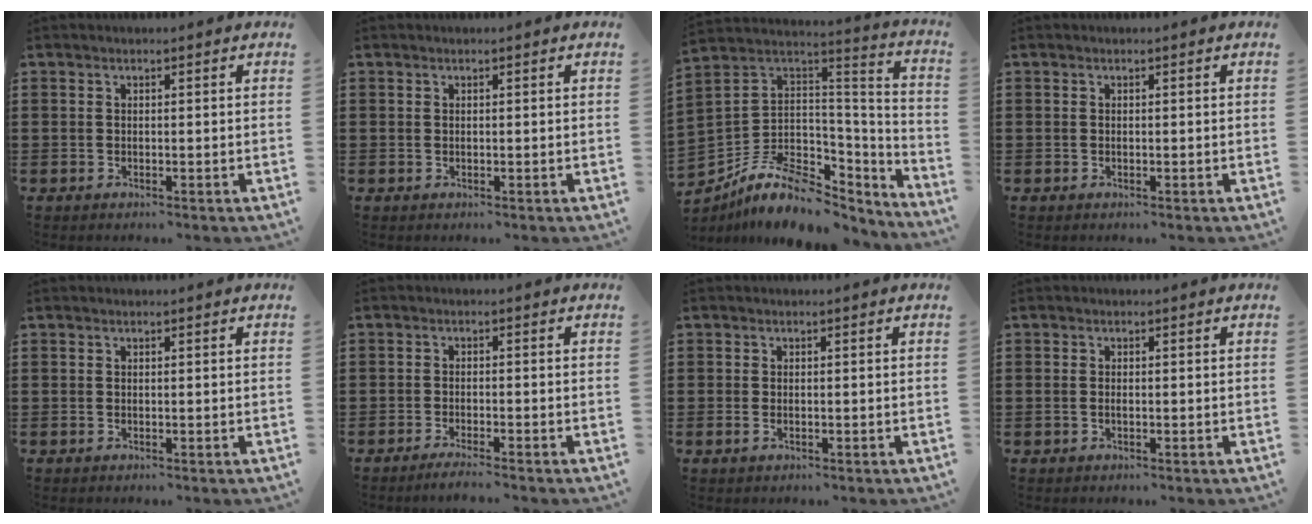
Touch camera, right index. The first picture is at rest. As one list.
[{"total": 0.0}, {"total": 9.9, "force": [-5.7, 6.2, 5.2], "torque": [-0.120, 0.008, -0.100]}, {"total": 0.0}, {"total": 0.0}, {"total": 1.8, "force": [-1.7, -0.2, 0.7], "torque": [-0.011, -0.001, -0.031]}, {"total": 1.6, "force": [1.0, -1.1, -0.4], "torque": [0.014, -0.007, 0.021]}, {"total": 0.8, "force": [-0.2, 0.4, 0.7], "torque": [-0.014, -0.002, -0.004]}]